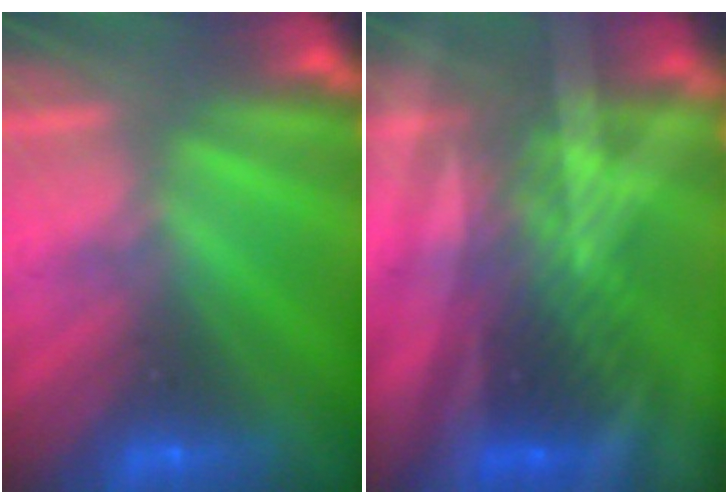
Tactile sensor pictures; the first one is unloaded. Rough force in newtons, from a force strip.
{"total": 3.0}